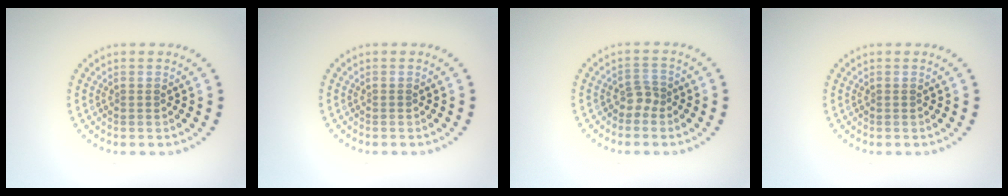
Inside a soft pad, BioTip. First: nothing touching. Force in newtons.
{"total": 0.0}
{"total": 1.5, "press": 1.0, "slide": 1.0}
{"total": 0.0}